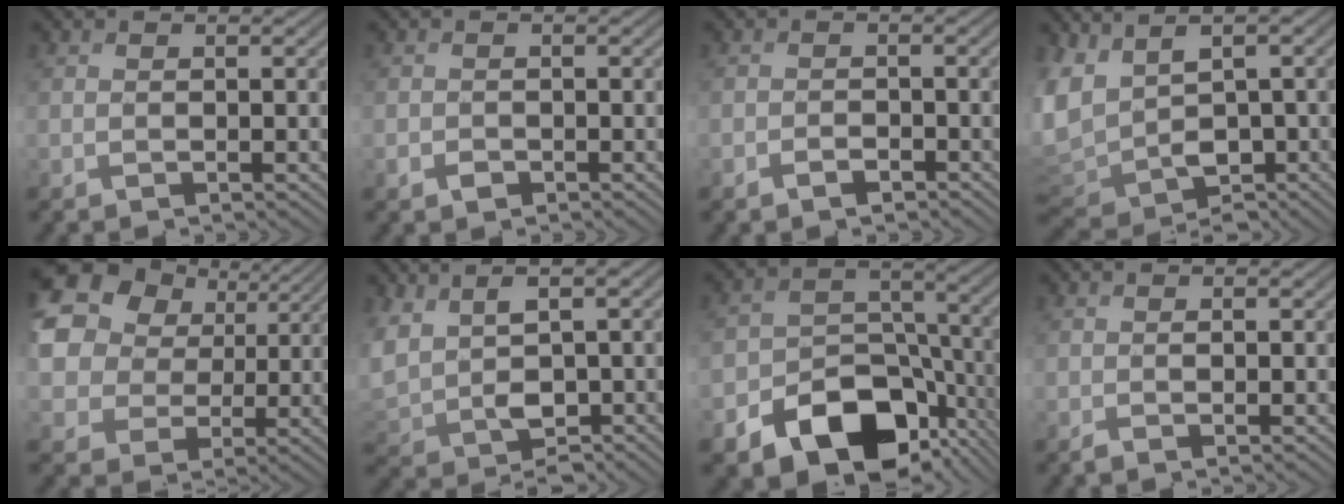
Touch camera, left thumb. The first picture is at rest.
{"total": 1.1, "force": [-0.6, 0.8, 0.5], "torque": [-0.010, -0.002, -0.013]}
{"total": 1.5, "force": [-1.1, 0.7, 0.7], "torque": [-0.011, 0.000, -0.021]}
{"total": 8.8, "force": [-0.5, 6.3, 6.1], "torque": [-0.162, -0.034, -0.001]}
{"total": 21.8, "force": [9.5, 17.3, 9.2], "torque": [-0.282, 0.032, 0.172]}
{"total": 7.7, "force": [1.4, 4.6, 6.0], "torque": [-0.163, -0.017, 0.036]}
{"total": 13.9, "force": [-7.8, 8.9, 7.3], "torque": [-0.136, -0.036, -0.124]}
{"total": 0.9, "force": [0.1, 0.3, 0.8], "torque": [-0.018, -0.001, 0.004]}